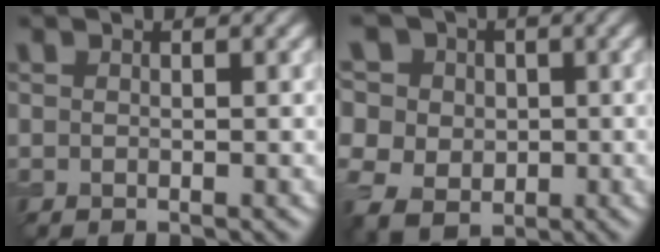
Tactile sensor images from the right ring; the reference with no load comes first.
{"total": 12.5, "force": [3.7, 10.6, 5.6], "torque": [-0.148, 0.034, 0.044]}